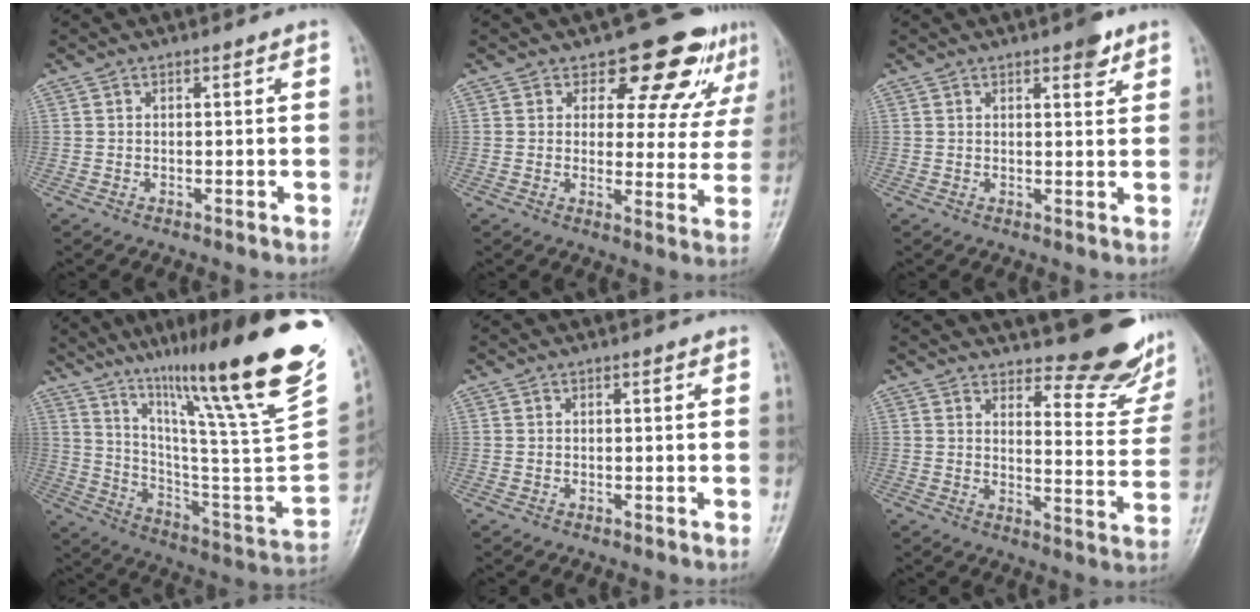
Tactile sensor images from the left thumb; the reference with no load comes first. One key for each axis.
{"total": 12.7, "fx": 8.7, "fy": 6.6, "fz": 6.6, "tx": -0.026, "ty": -0.047, "tz": 0.100}
{"total": 3.5, "fx": 2.3, "fy": 1.2, "fz": 2.4, "tx": -0.021, "ty": -0.010, "tz": 0.028}
{"total": 32.3, "fx": 22.3, "fy": 2.8, "fz": 23.2, "tx": -0.339, "ty": -0.110, "tz": 0.346}
{"total": 0.0}
{"total": 16.5, "fx": 14.1, "fy": 5.2, "fz": 6.7, "tx": -0.030, "ty": -0.117, "tz": 0.163}